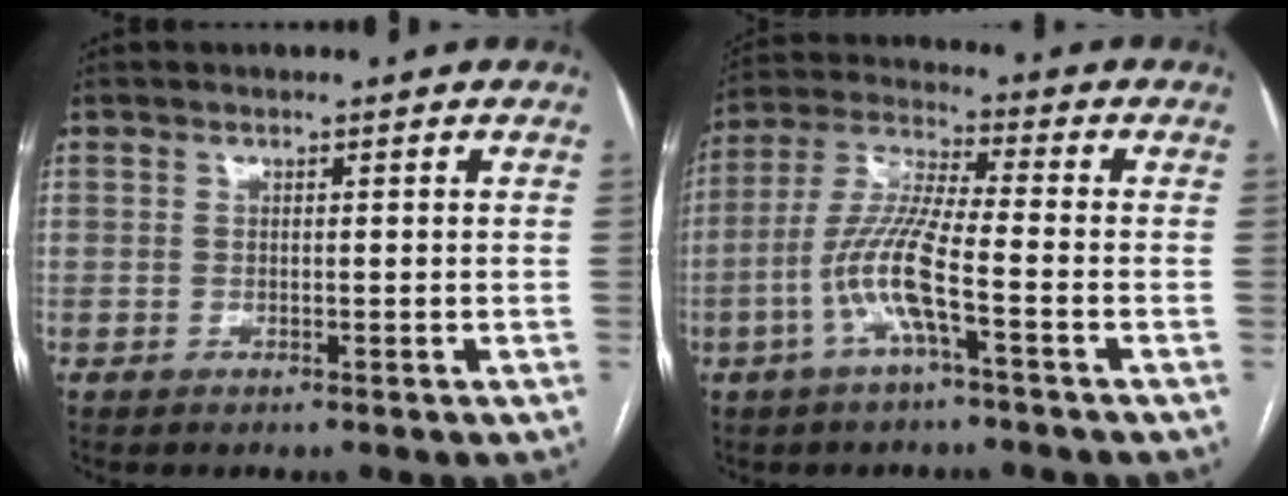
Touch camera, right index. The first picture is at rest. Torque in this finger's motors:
{"motor_torque": [1.38, -0.42, 0.62, 0.21]}